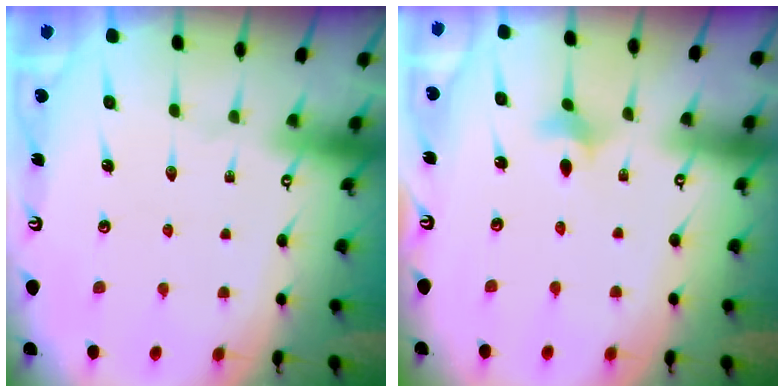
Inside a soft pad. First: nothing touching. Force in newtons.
{"total": 2.9, "press": 2.9, "slide": 0.6}